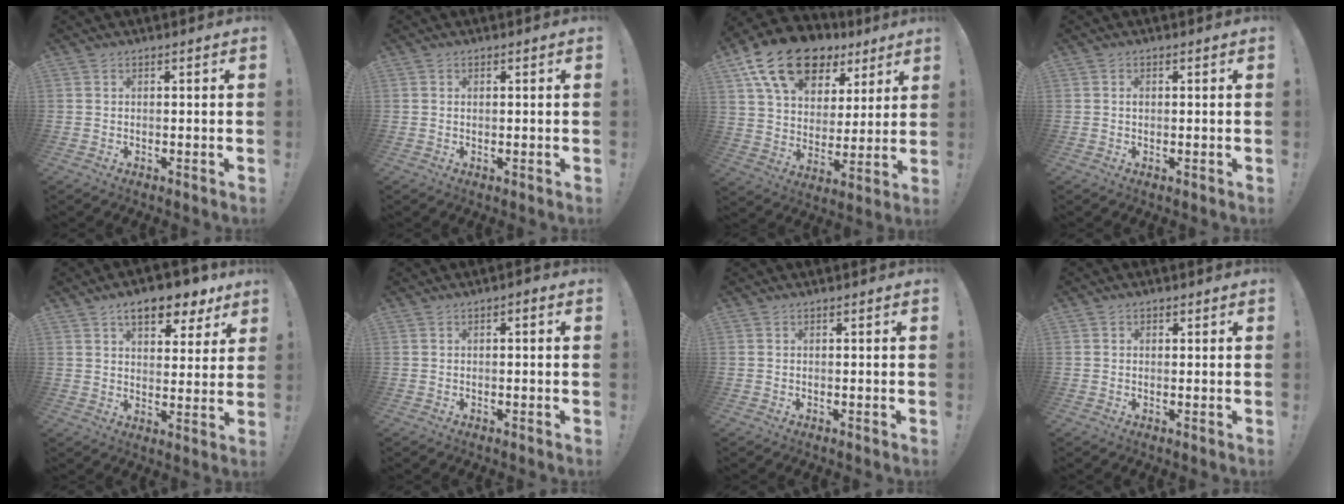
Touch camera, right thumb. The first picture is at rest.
{"total": 0.5, "force": [0.4, 0.2, 0.2], "torque": [0.004, -0.003, 0.007]}
{"total": 19.4, "force": [11.8, 11.5, 10.2], "torque": [-0.163, -0.065, 0.213]}
{"total": 0.0}
{"total": 11.0, "force": [7.0, 5.0, 6.9], "torque": [-0.090, -0.040, 0.120]}
{"total": 1.1, "force": [-0.8, 0.3, 0.8], "torque": [-0.013, 0.006, -0.014]}
{"total": 0.0}
{"total": 0.8, "force": [0.4, 0.7, 0.2], "torque": [0.003, -0.001, 0.007]}